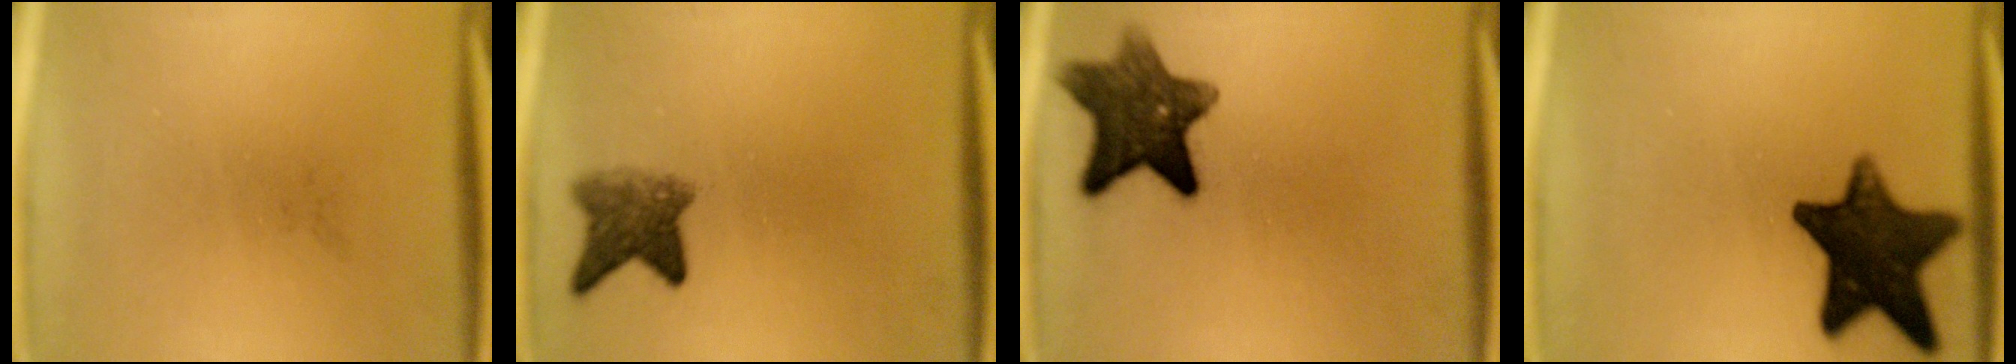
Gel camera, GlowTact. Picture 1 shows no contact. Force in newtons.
{"total": 4.5}
{"total": 10.1}
{"total": 14.5}